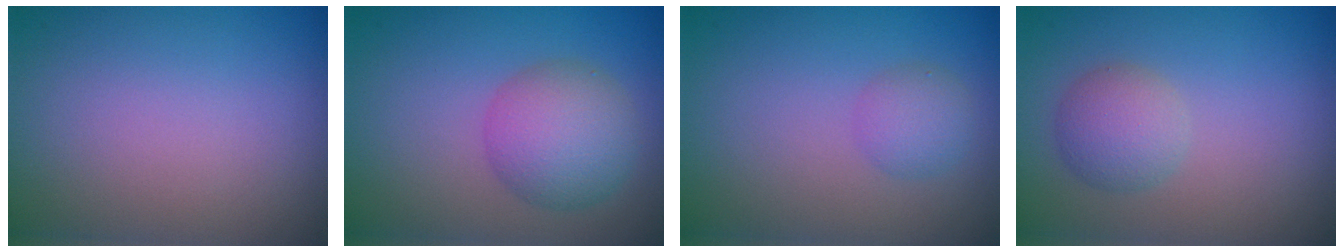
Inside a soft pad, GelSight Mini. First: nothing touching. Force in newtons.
{"total": 4.8, "press": 4.8, "slide": 0.2}
{"total": 1.9, "press": 1.9, "slide": 0.1}
{"total": 2.7, "press": 2.7, "slide": 0.1}